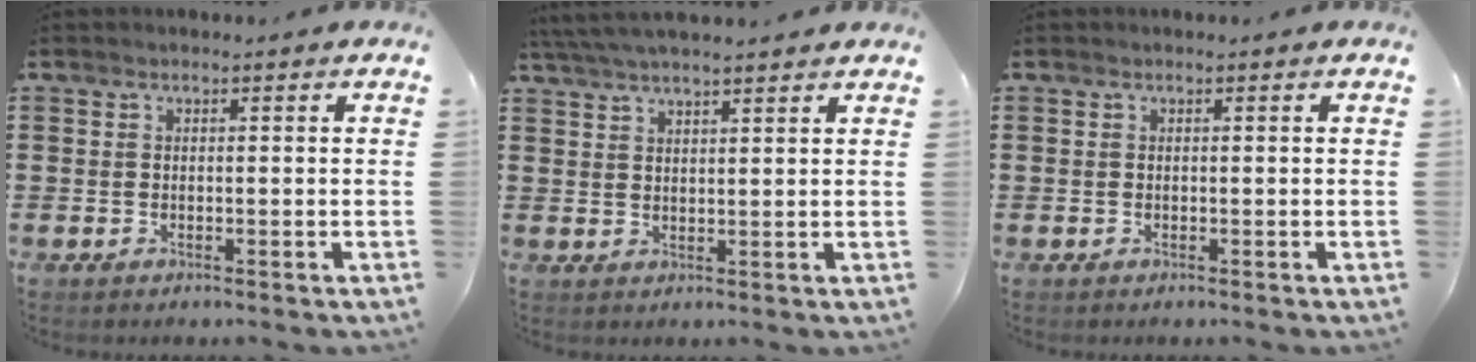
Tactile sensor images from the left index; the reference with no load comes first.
{"total": 4.0, "force": [3.6, 0.1, 1.7], "torque": [-0.043, -0.005, 0.067]}
{"total": 0.0}